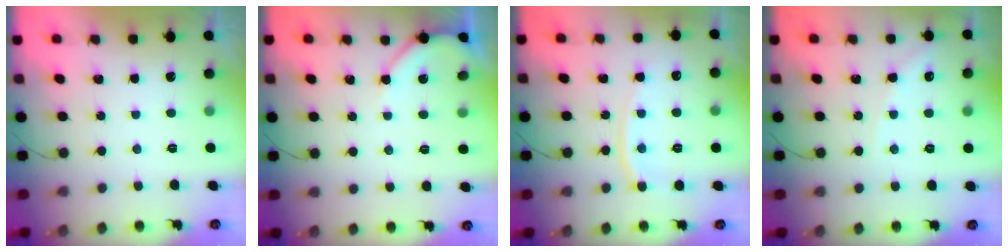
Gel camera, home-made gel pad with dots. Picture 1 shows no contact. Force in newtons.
{"total": 5.6, "press": 5.6, "slide": 0.9}
{"total": 9.1, "press": 9.1, "slide": 0.8}
{"total": 5.2, "press": 5.1, "slide": 0.7}